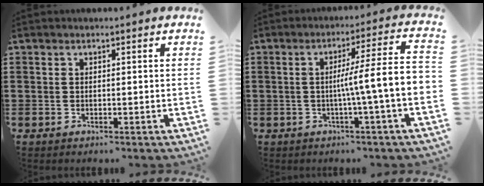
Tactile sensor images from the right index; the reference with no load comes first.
{"total": 8.2, "force": [-1.3, -0.3, 8.1], "torque": [-0.135, -0.010, -0.029]}